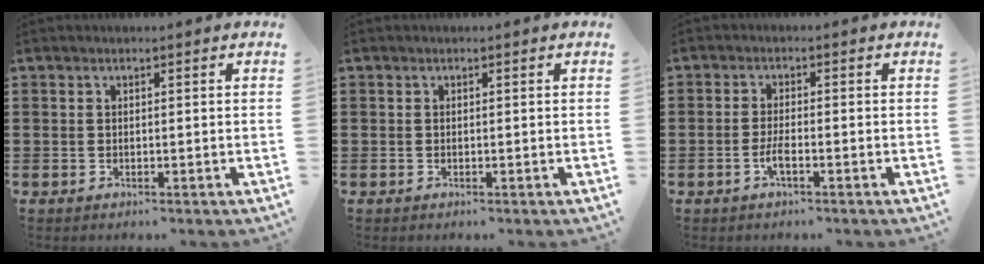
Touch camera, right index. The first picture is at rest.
{"total": 0.0}
{"total": 2.4, "force": [-1.2, 0.5, 2.0], "torque": [-0.049, -0.004, -0.027]}